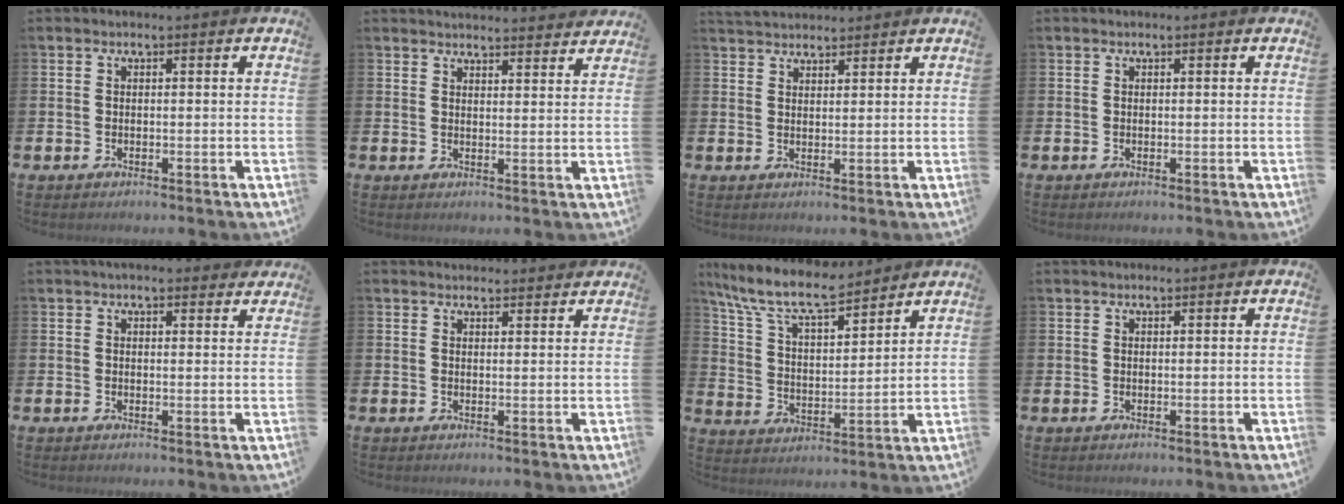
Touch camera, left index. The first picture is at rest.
{"total": 3.7, "force": [3.7, 0.3, 0.0], "torque": [-0.007, -0.020, 0.067]}
{"total": 3.2, "force": [3.2, 0.7, 0.1], "torque": [0.000, -0.014, 0.057]}
{"total": 0.0}
{"total": 2.6, "force": [2.4, 0.6, 0.6], "torque": [-0.006, -0.007, 0.042]}
{"total": 2.2, "force": [2.2, 0.4, -0.1], "torque": [0.007, -0.012, 0.038]}
{"total": 9.7, "force": [8.6, 2.0, 4.1], "torque": [-0.118, -0.044, 0.152]}
{"total": 0.5, "force": [0.5, 0.0, 0.1], "torque": [0.008, -0.003, 0.007]}